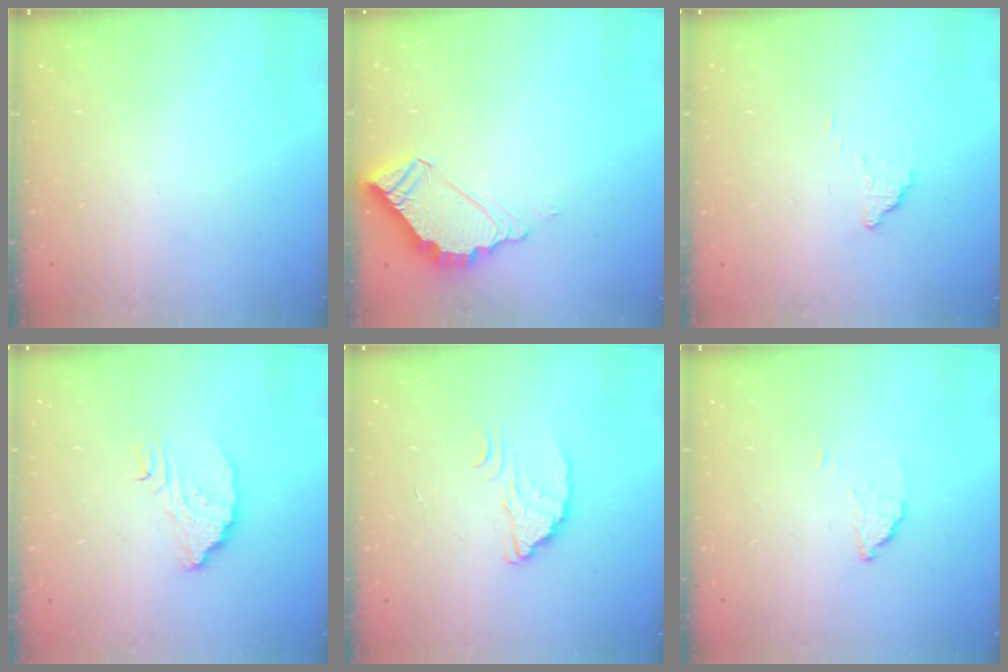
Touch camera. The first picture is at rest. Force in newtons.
{"total": 7.3, "press": 7.3, "slide": 0.1}
{"total": 3.2, "press": 3.2, "slide": 0.1}
{"total": 6.5, "press": 6.5, "slide": 0.4}
{"total": 2.4, "press": 2.4, "slide": 0.1}
{"total": 1.9, "press": 1.9, "slide": 0.1}